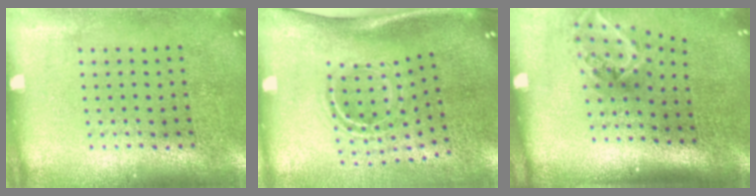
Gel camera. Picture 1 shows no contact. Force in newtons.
{"total": 2.1, "press": 1.2, "slide": 1.7}
{"total": 1.9, "press": 1.2, "slide": 1.5}